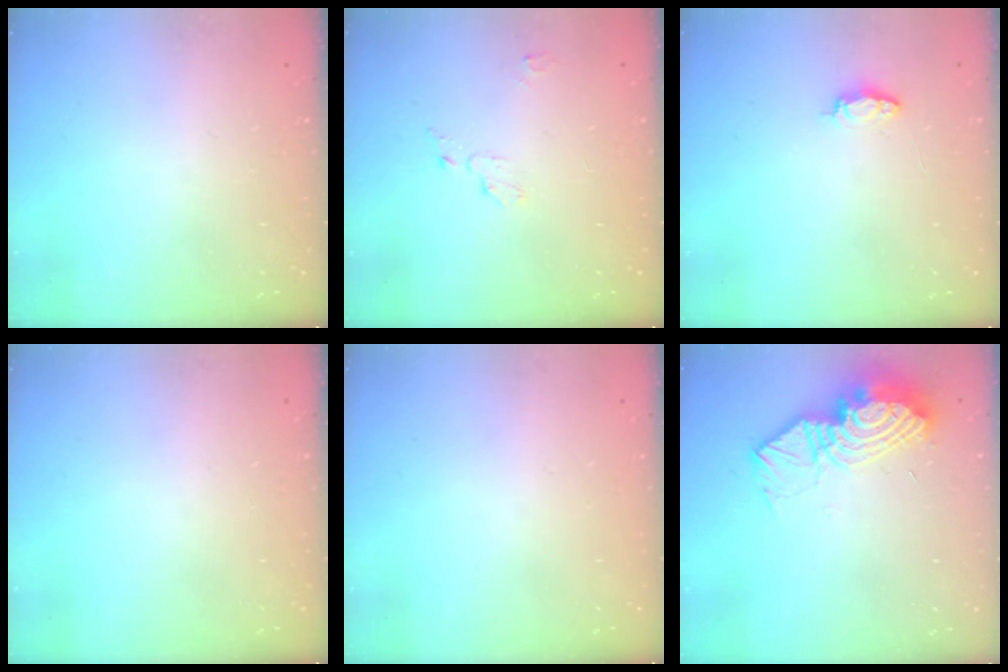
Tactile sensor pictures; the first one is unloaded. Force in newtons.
{"total": 3.6, "press": 3.6, "slide": 0.4}
{"total": 3.7, "press": 3.7, "slide": 0.4}
{"total": 0.0}
{"total": 0.0}
{"total": 18.7, "press": 16.6, "slide": 8.7}